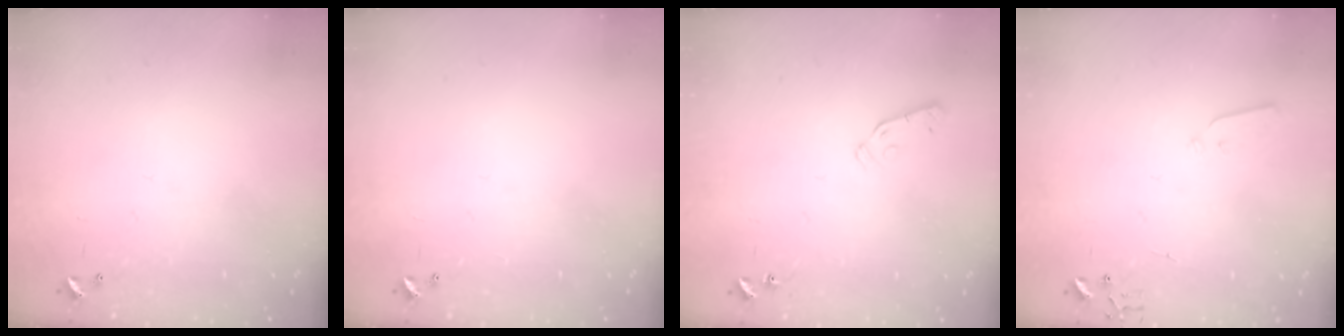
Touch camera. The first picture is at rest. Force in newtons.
{"total": 0.0}
{"total": 5.9, "press": 5.9, "slide": 0.6}
{"total": 3.0, "press": 2.9, "slide": 0.7}